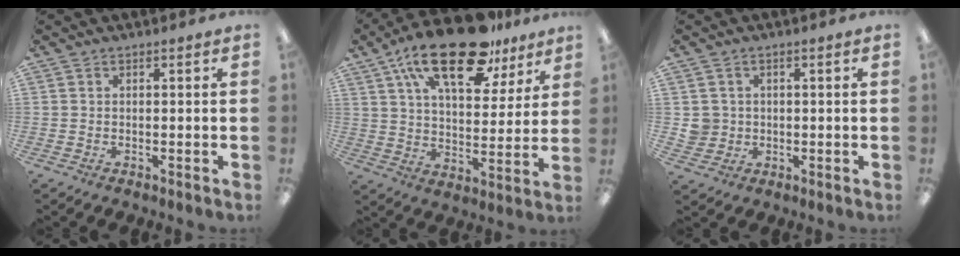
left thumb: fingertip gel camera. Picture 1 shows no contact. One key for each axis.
{"total": 22.6, "fx": 14.9, "fy": 9.6, "fz": 14.0, "tx": -0.234, "ty": -0.070, "tz": 0.252}
{"total": 3.7, "fx": 0.5, "fy": 3.6, "fz": 0.2, "tx": -0.005, "ty": 0.005, "tz": 0.008}